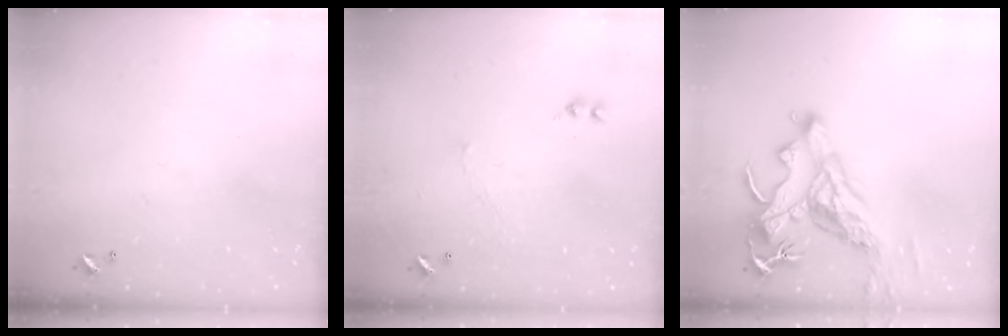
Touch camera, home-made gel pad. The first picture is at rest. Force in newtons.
{"total": 2.6, "press": 2.6, "slide": 0.6}
{"total": 8.1, "press": 8.0, "slide": 1.4}